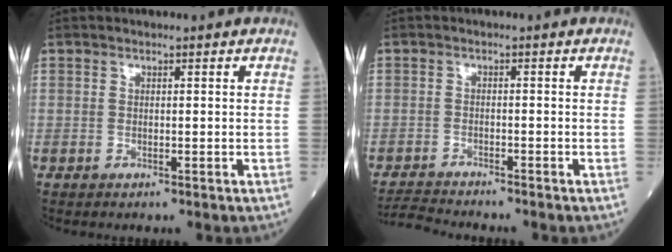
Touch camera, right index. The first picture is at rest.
{"total": 4.0, "force": [-3.9, -0.9, 0.3], "torque": [-0.006, -0.023, -0.069]}